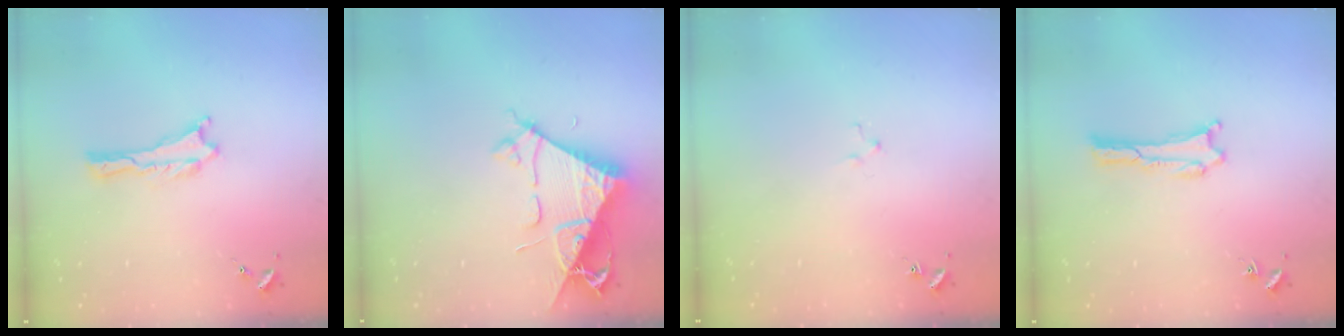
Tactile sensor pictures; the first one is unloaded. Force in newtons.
{"total": 7.7, "press": 7.7, "slide": 0.8}
{"total": 1.5, "press": 1.5, "slide": 0.2}
{"total": 0.0}